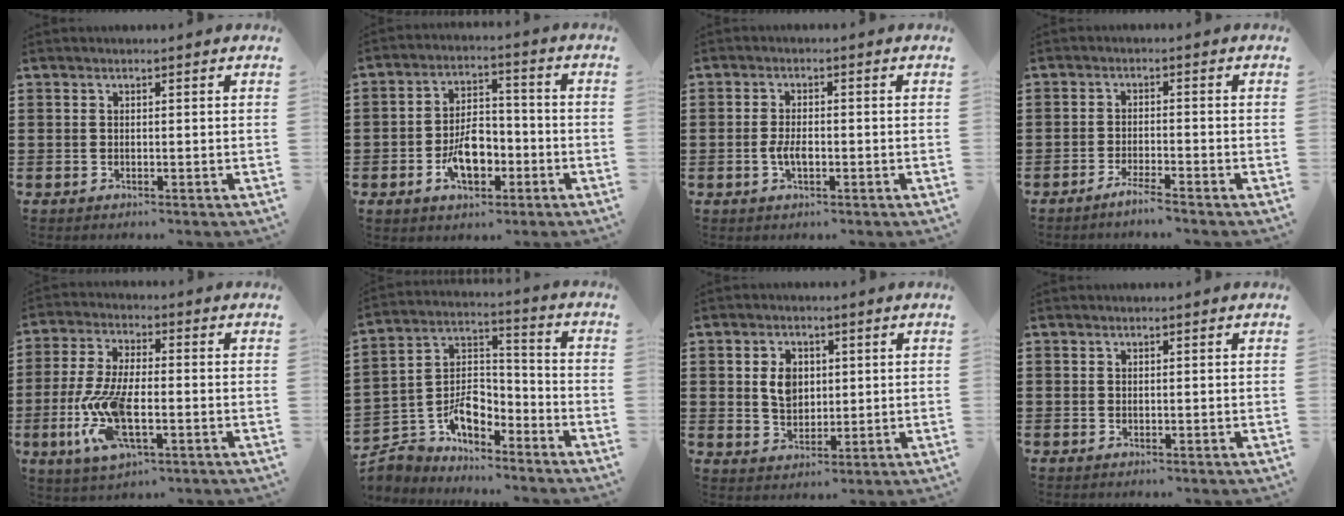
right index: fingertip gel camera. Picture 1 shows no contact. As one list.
[{"total": 7.8, "force": [-3.0, 4.5, 5.7], "torque": [-0.106, 0.008, -0.056]}, {"total": 3.0, "force": [-0.8, 1.4, 2.6], "torque": [-0.062, -0.002, -0.019]}, {"total": 2.6, "force": [-2.3, -0.2, 1.2], "torque": [-0.020, 0.003, -0.043]}, {"total": 11.2, "force": [-3.3, 4.4, 9.8], "torque": [-0.228, -0.014, -0.064]}, {"total": 7.9, "force": [-4.8, 5.0, 3.7], "torque": [-0.085, 0.008, -0.091]}, {"total": 4.8, "force": [0.8, 3.5, 3.1], "torque": [-0.072, 0.013, 0.012]}, {"total": 0.0}]